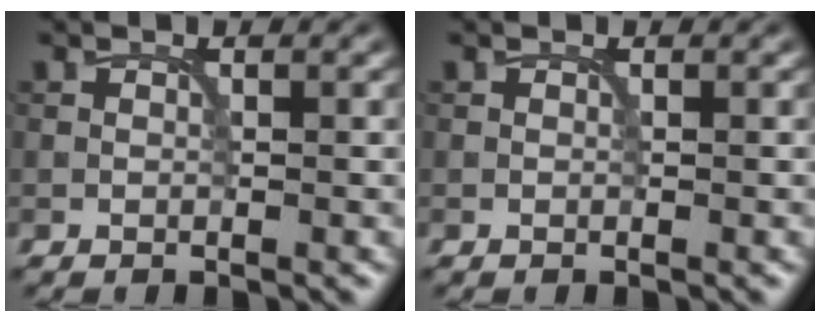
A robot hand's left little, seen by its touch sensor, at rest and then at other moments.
{"total": 0.0}